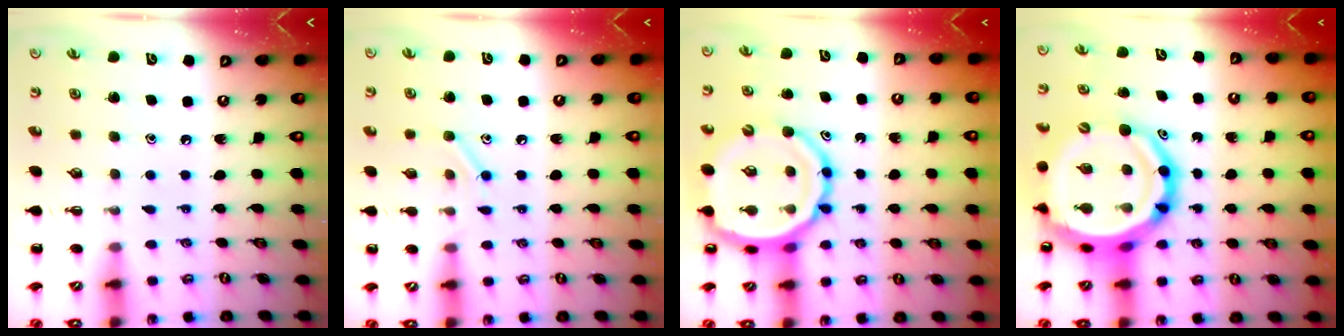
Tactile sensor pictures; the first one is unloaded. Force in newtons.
{"total": 8.0, "press": 7.8, "slide": 1.5}
{"total": 14.6, "press": 14.2, "slide": 3.5}
{"total": 19.9, "press": 19.2, "slide": 5.2}